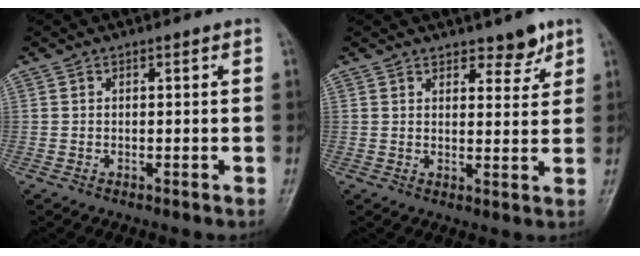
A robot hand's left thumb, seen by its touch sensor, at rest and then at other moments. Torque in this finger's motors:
{"motor_torque": [-0.27, -0.02, -0.24, -0.01, 0.01]}